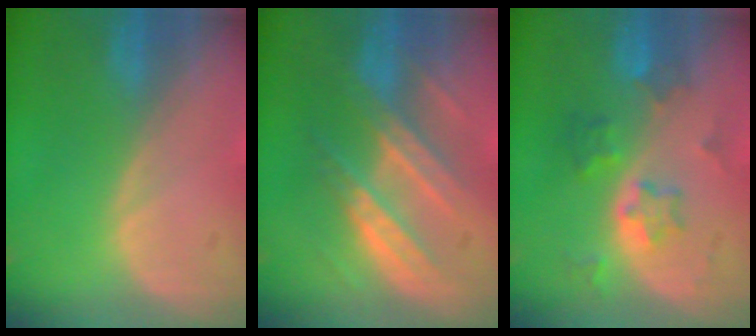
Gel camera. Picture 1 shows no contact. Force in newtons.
{"total": 8.6, "press": 7.8, "slide": 3.7}
{"total": 5.8, "press": 5.3, "slide": 2.4}